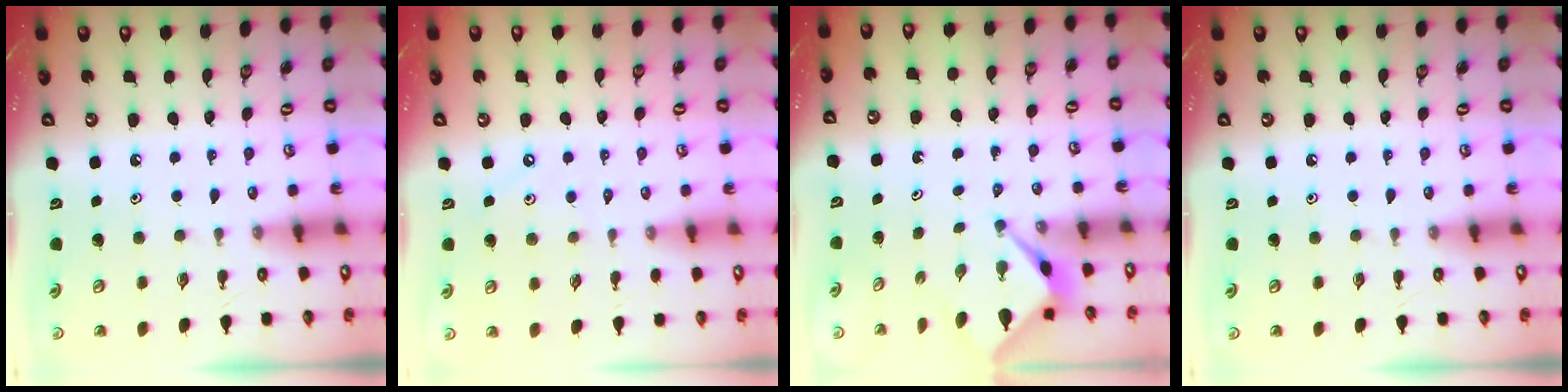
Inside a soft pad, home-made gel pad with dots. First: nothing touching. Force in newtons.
{"total": 2.6, "press": 2.6, "slide": 0.3}
{"total": 2.8, "press": 2.8, "slide": 0.1}
{"total": 0.0}